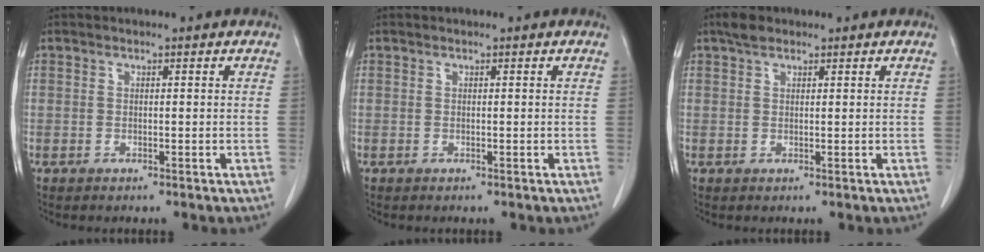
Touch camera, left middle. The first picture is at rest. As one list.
[{"total": 0.0}, {"total": 2.0, "force": [1.5, 1.0, 0.9], "torque": [-0.022, 0.010, 0.026]}]